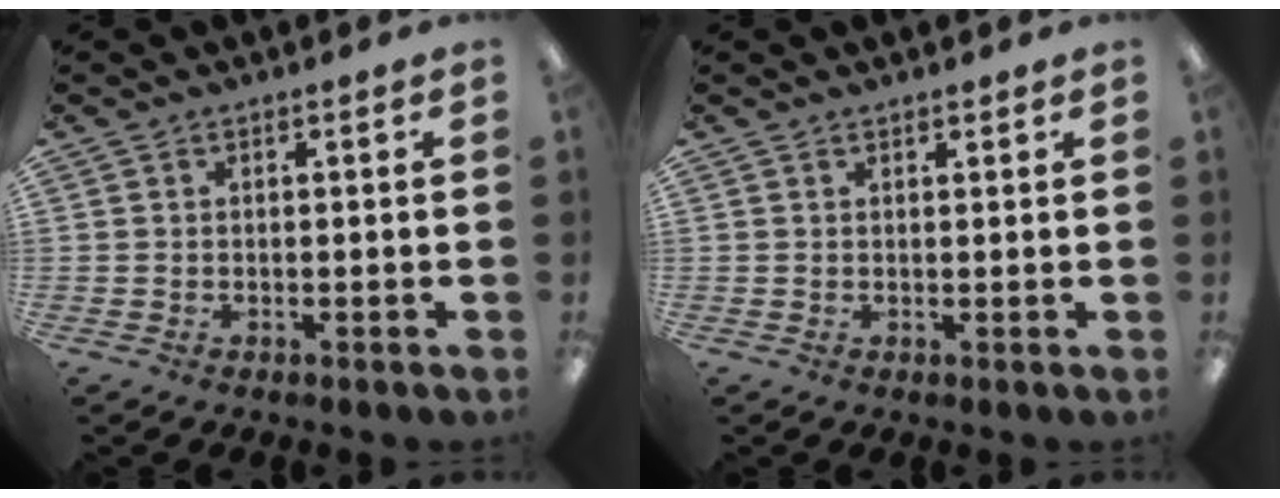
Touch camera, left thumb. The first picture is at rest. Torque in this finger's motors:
{"motor_torque": [-0.39, -0.29, -0.39, 0.27, -0.01]}